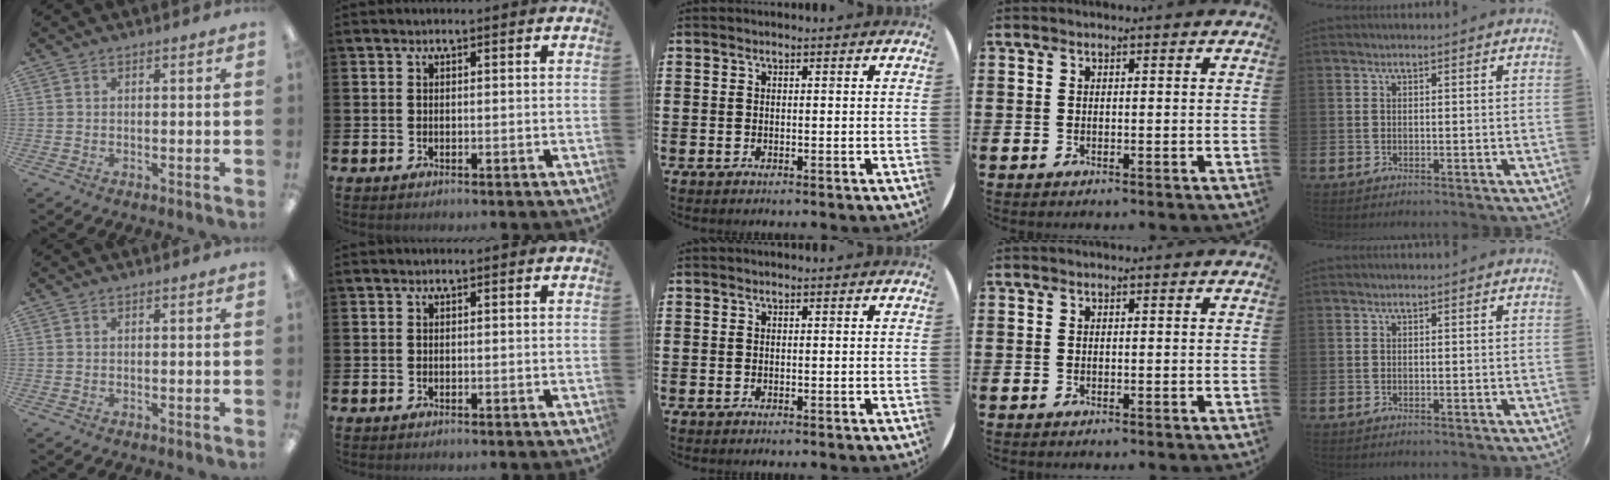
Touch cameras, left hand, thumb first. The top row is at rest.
{}